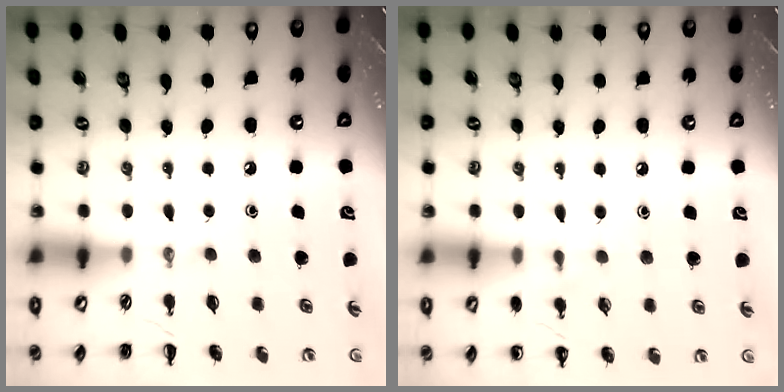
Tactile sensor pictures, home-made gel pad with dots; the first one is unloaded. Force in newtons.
{"total": 6.5, "press": 6.3, "slide": 1.6}